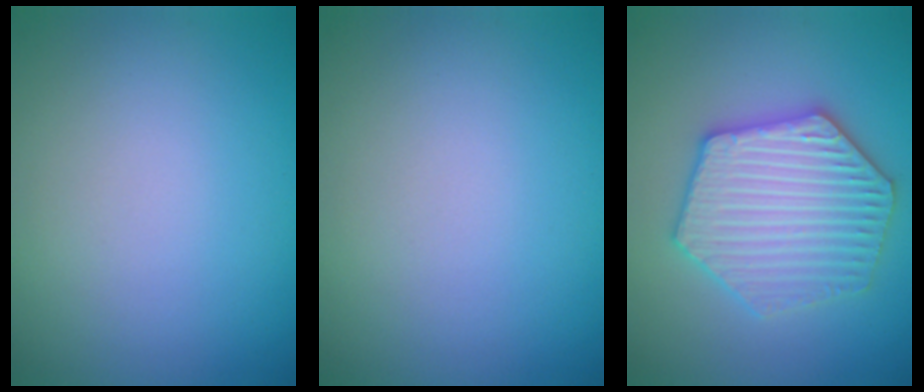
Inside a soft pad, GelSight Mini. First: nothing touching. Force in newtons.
{"total": 0.0}
{"total": 6.2, "press": 6.2, "slide": 1.0}